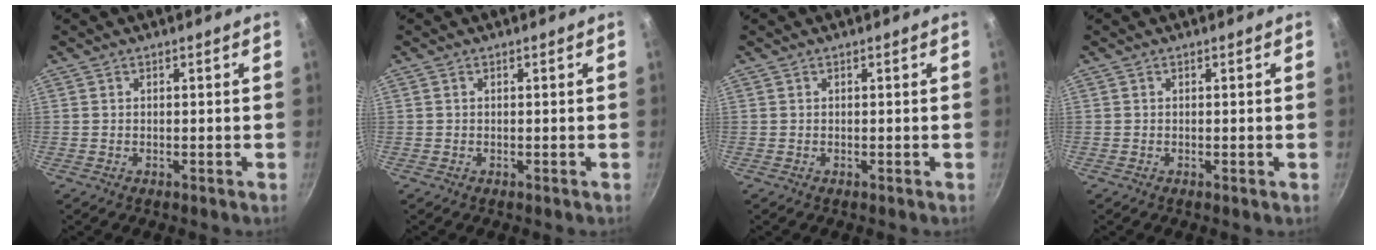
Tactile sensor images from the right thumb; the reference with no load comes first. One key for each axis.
{"total": 0.0}
{"total": 0.0}
{"total": 0.0}